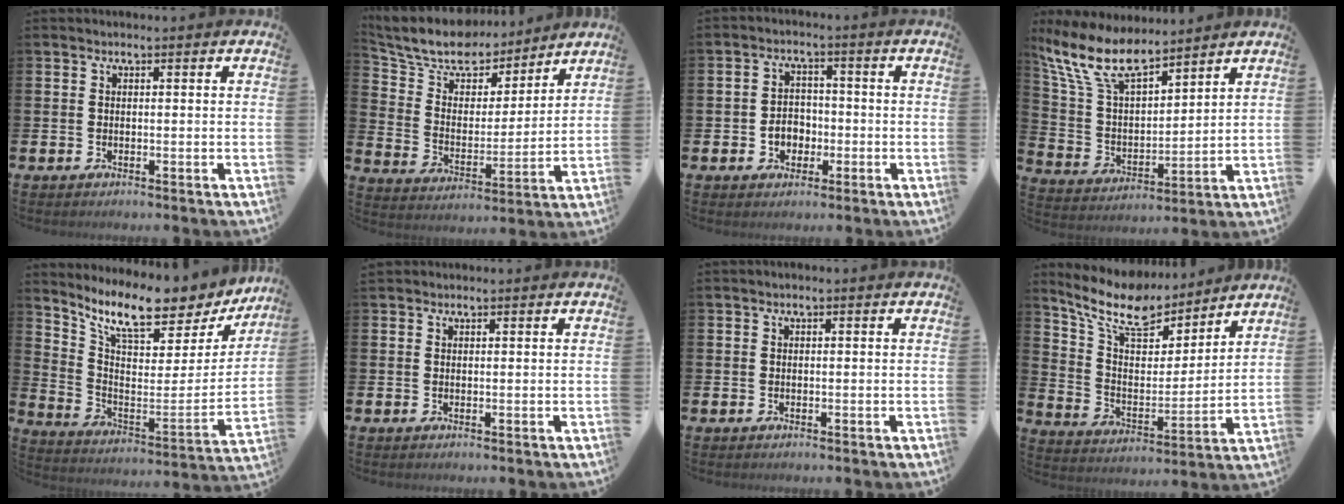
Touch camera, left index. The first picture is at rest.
{"total": 9.4, "force": [8.4, 3.9, 1.5], "torque": [-0.083, -0.058, 0.152]}
{"total": 3.4, "force": [-1.3, 2.9, 1.3], "torque": [-0.025, 0.001, -0.030]}
{"total": 10.2, "force": [8.4, 3.4, 4.6], "torque": [-0.133, -0.036, 0.155]}
{"total": 9.9, "force": [8.6, 2.3, 4.3], "torque": [-0.110, -0.067, 0.143]}
{"total": 0.8, "force": [0.7, 0.2, -0.1], "torque": [0.014, -0.003, 0.011]}
{"total": 0.0}
{"total": 11.1, "force": [9.6, 4.1, 3.8], "torque": [-0.117, -0.062, 0.167]}